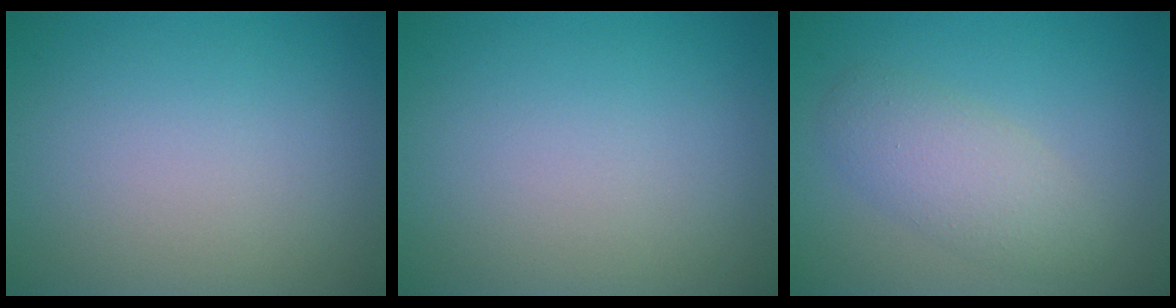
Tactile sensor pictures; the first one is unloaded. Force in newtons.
{"total": 0.0}
{"total": 3.5, "press": 3.5, "slide": 0.2}